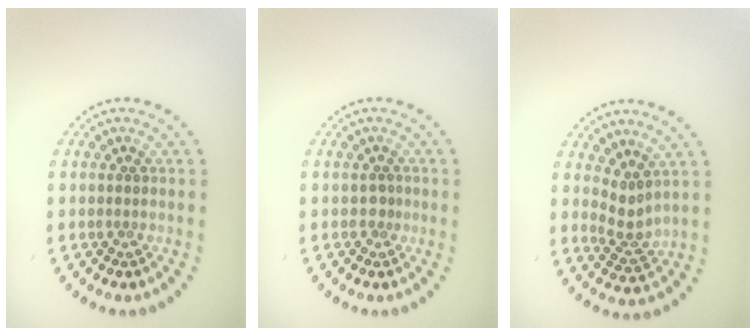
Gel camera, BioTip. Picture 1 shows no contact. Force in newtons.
{"total": 0.9, "press": 0.6, "slide": 0.6}
{"total": 2.2, "press": 1.5, "slide": 1.6}